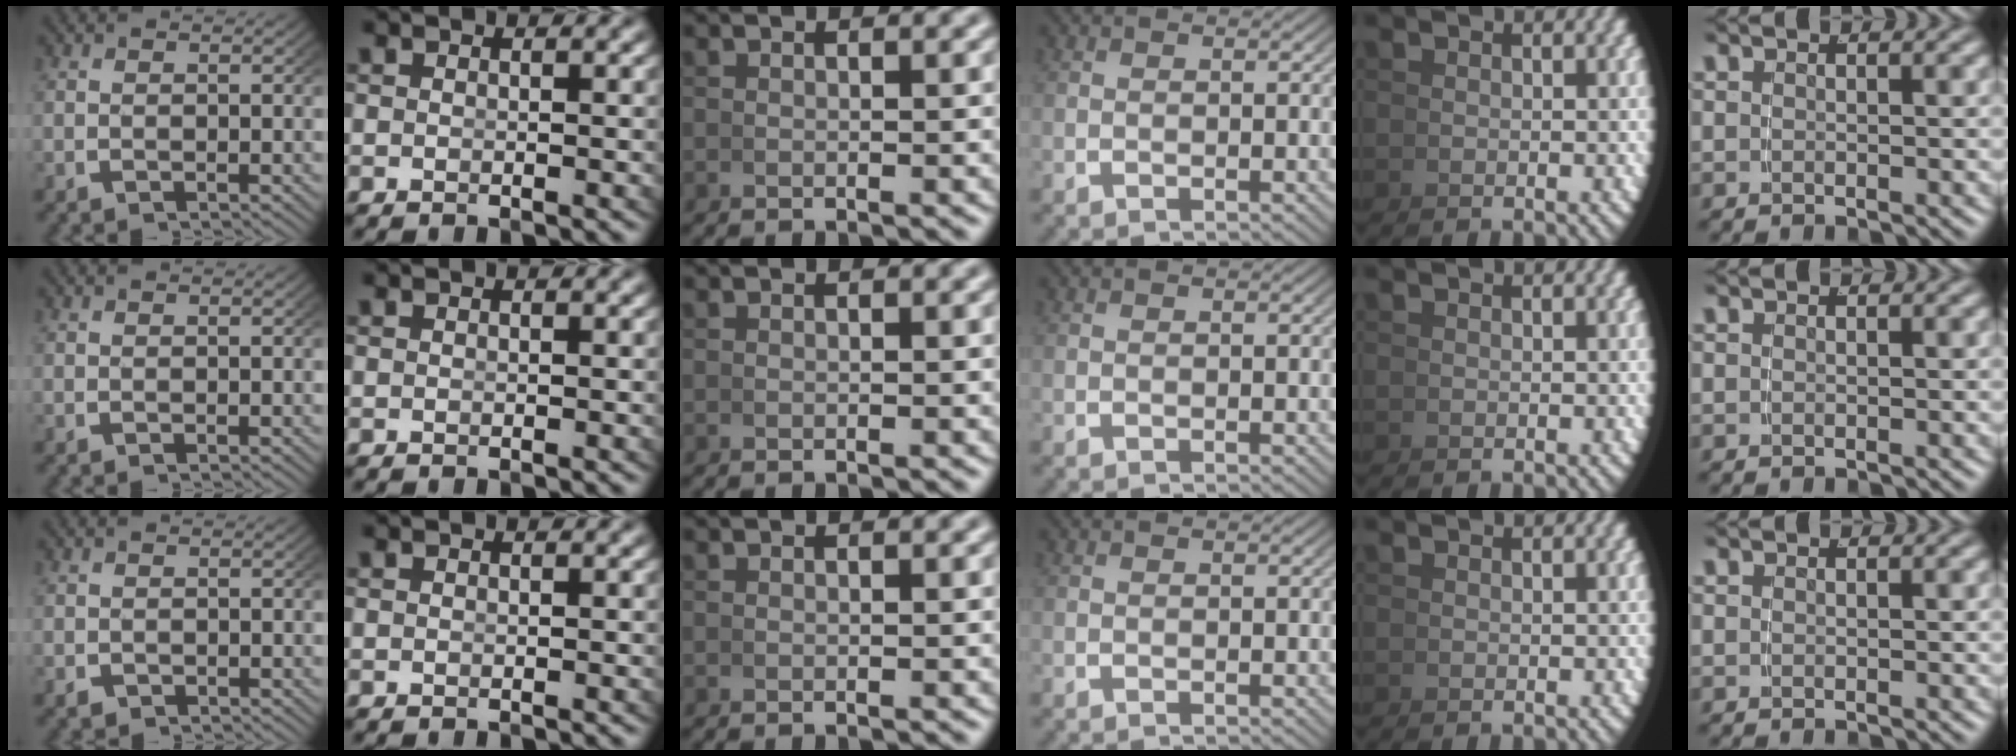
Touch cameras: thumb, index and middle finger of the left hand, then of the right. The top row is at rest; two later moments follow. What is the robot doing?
{"motion": "grasp_and_lifting", "object": "photo album"}